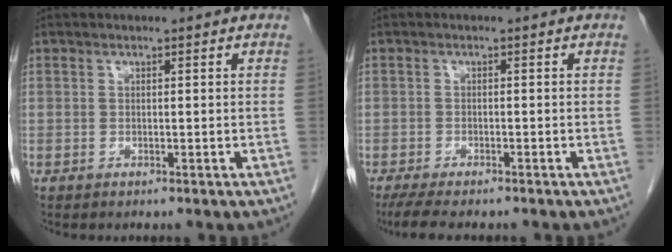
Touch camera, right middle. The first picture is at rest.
{"total": 6.9, "force": [-5.7, 1.3, 3.6], "torque": [-0.057, -0.016, -0.087]}